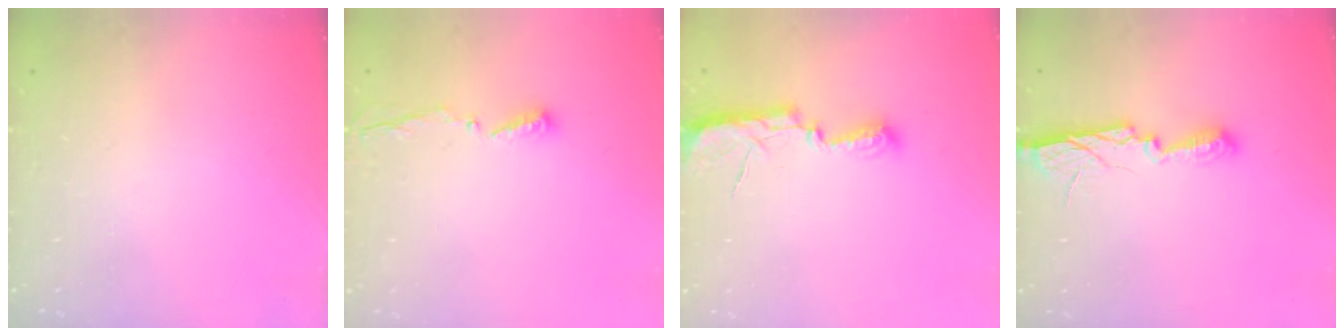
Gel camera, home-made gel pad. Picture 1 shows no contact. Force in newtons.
{"total": 3.4, "press": 3.4, "slide": 0.4}
{"total": 8.8, "press": 8.2, "slide": 3.2}
{"total": 9.7, "press": 9.7, "slide": 0.9}